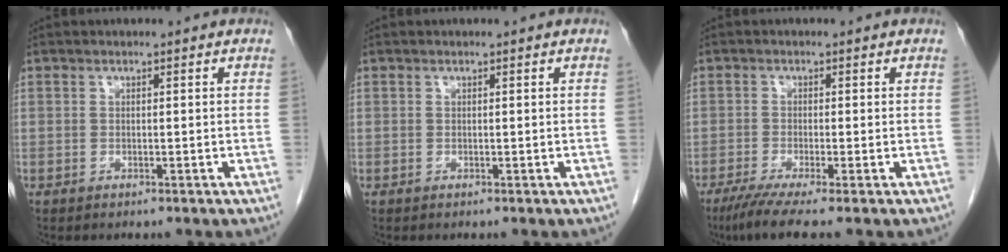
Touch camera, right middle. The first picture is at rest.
{"total": 0.0}
{"total": 5.2, "force": [-3.7, -0.3, 3.7], "torque": [-0.062, -0.016, -0.068]}